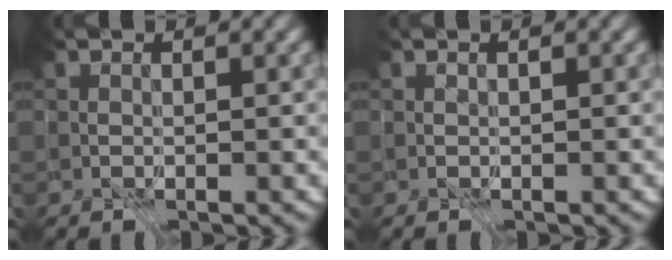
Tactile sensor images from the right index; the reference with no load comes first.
{"total": 0.8, "force": [-0.2, -0.7, -0.4], "torque": [0.008, -0.003, 0.003]}